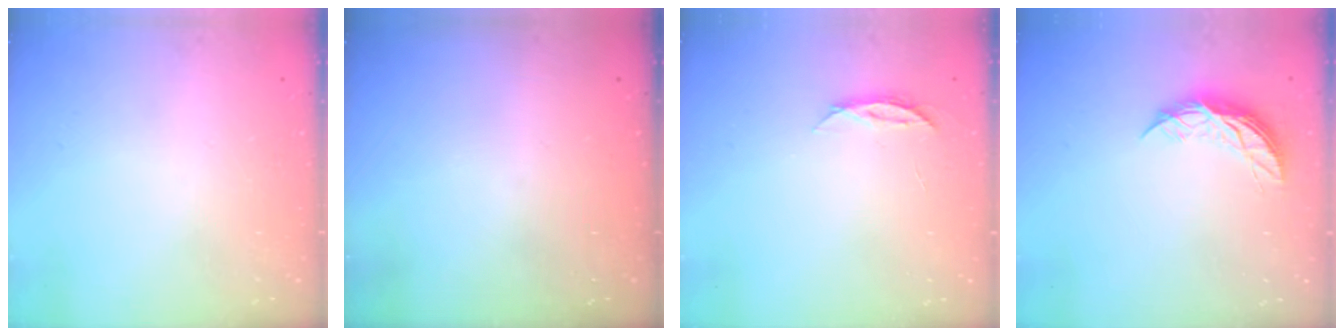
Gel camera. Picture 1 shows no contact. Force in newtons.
{"total": 0.0}
{"total": 4.0, "press": 3.9, "slide": 0.4}
{"total": 8.8, "press": 8.8, "slide": 0.5}